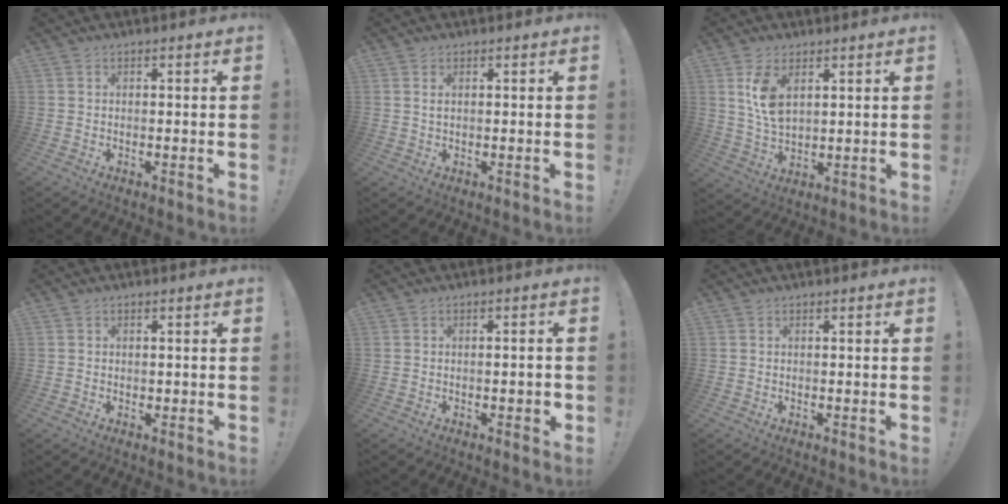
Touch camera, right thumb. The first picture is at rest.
{"total": 1.3, "force": [0.6, 0.4, 1.1], "torque": [-0.016, -0.002, 0.009]}
{"total": 8.3, "force": [4.0, 4.5, 5.7], "torque": [-0.095, -0.020, 0.071]}
{"total": 0.8, "force": [0.2, 0.8, 0.2], "torque": [0.006, -0.001, 0.002]}
{"total": 2.3, "force": [-0.9, 0.7, 2.1], "torque": [-0.037, 0.010, -0.013]}
{"total": 0.0}